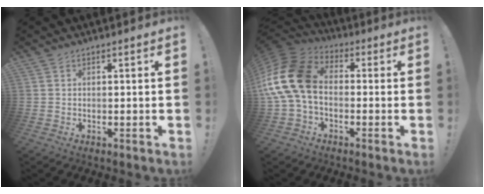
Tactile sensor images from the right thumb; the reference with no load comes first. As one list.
[{"total": 18.4, "force": [0.0, 12.2, 13.8], "torque": [-0.266, 0.024, 0.009]}]